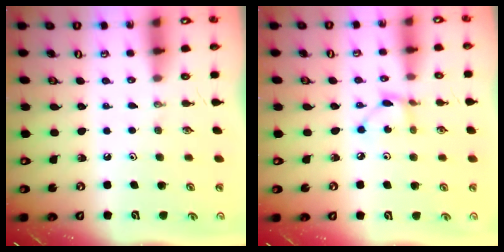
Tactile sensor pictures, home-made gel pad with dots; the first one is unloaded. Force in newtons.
{"total": 3.0, "press": 3.0, "slide": 0.1}